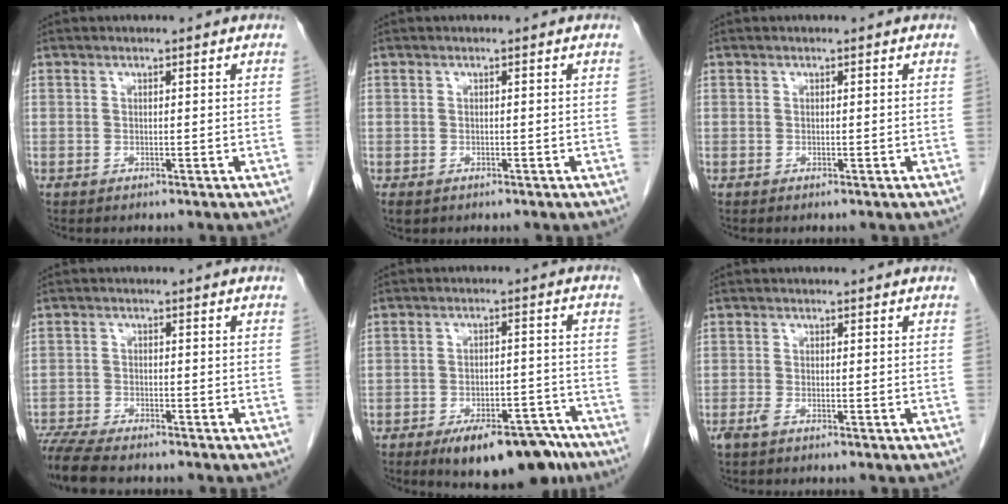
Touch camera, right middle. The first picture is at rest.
{"total": 1.7, "force": [-1.0, 1.2, 0.7], "torque": [-0.011, -0.001, -0.010]}
{"total": 0.0}
{"total": 9.3, "force": [-8.1, 1.8, 4.3], "torque": [-0.072, -0.016, -0.135]}
{"total": 13.1, "force": [-9.7, 4.8, 7.3], "torque": [-0.070, 0.017, -0.138]}
{"total": 1.1, "force": [-0.8, 0.2, 0.8], "torque": [-0.019, -0.002, -0.015]}